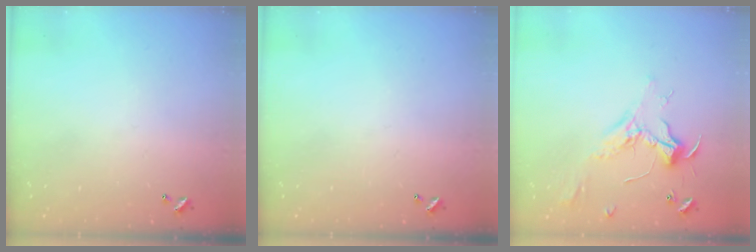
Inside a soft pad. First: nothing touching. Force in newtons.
{"total": 0.0}
{"total": 2.4, "press": 2.3, "slide": 0.9}